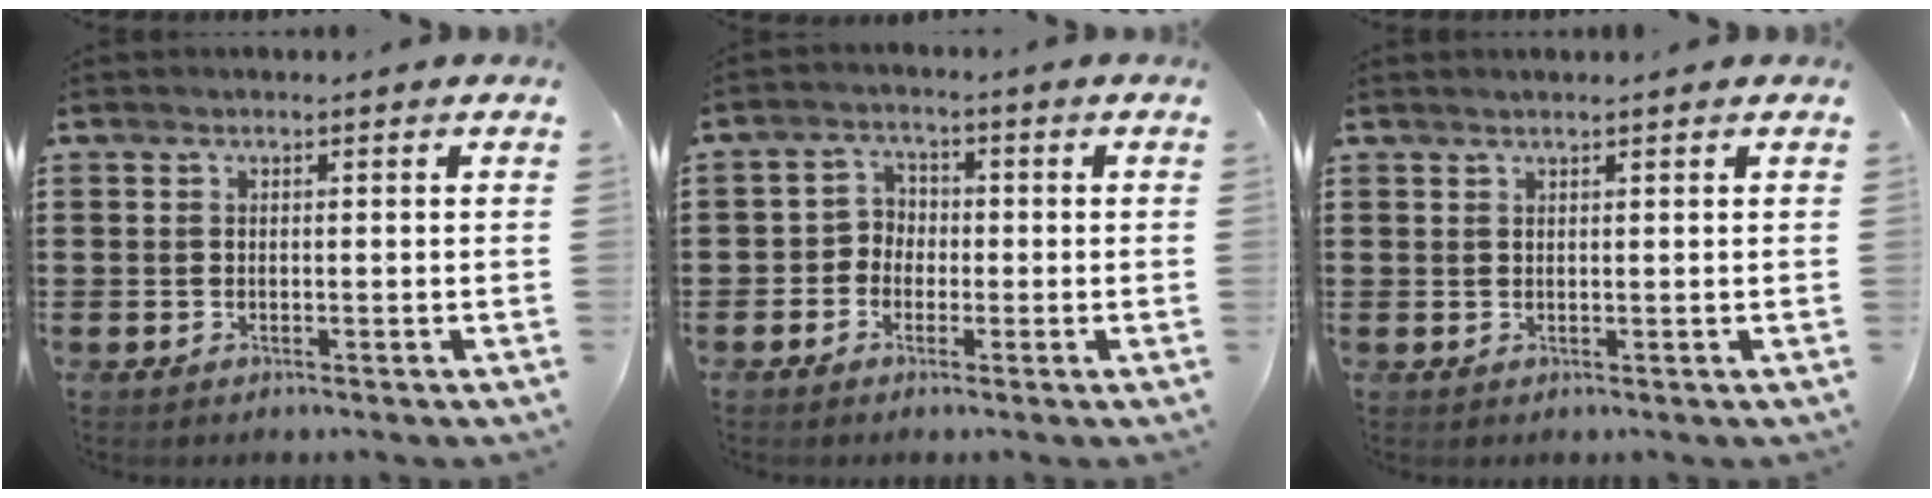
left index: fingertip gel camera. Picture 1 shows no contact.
{"total": 3.3, "force": [-1.3, 3.0, 0.7], "torque": [-0.028, 0.011, -0.033]}
{"total": 0.8, "force": [0.7, -0.1, 0.4], "torque": [-0.008, -0.003, 0.014]}